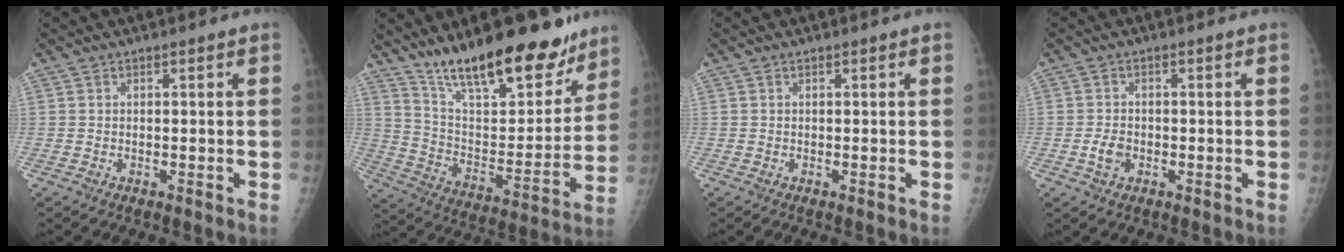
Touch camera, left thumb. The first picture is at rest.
{"total": 23.9, "force": [17.9, 8.0, 13.6], "torque": [-0.166, -0.094, 0.292]}
{"total": 0.0}
{"total": 2.8, "force": [-0.8, 2.0, 1.8], "torque": [-0.030, 0.005, -0.015]}